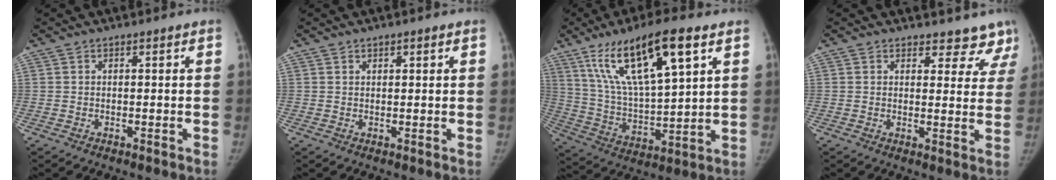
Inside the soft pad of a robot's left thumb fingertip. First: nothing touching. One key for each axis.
{"total": 1.2, "fx": 0.7, "fy": 0.5, "fz": 0.7, "tx": -0.004, "ty": -0.002, "tz": 0.010}
{"total": 19.8, "fx": 10.3, "fy": 5.4, "fz": 16.0, "tx": -0.270, "ty": -0.030, "tz": 0.194}
{"total": 7.5, "fx": 6.7, "fy": 3.2, "fz": 0.8, "tx": 0.039, "ty": -0.035, "tz": 0.055}